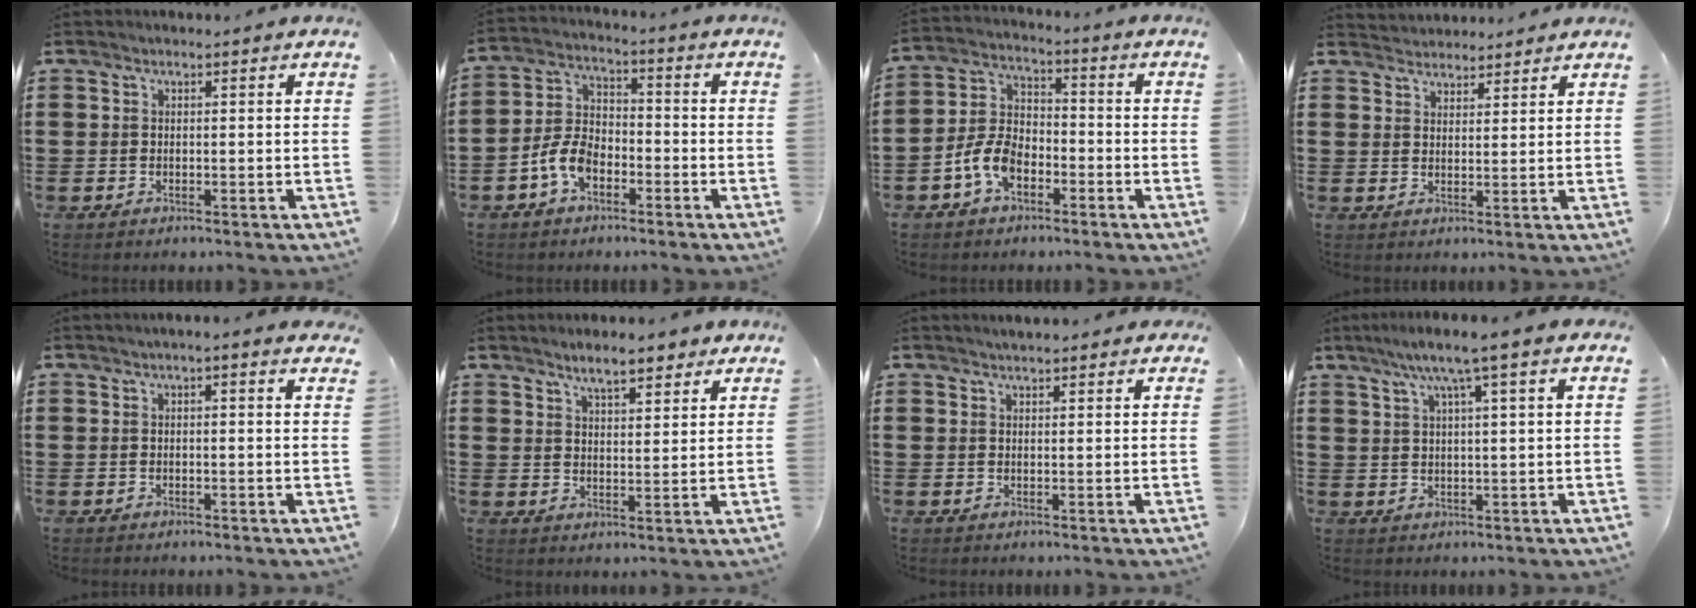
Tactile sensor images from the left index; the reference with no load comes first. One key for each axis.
{"total": 6.4, "fx": -3.3, "fy": 3.8, "fz": 4.1, "tx": -0.105, "ty": 0.008, "tz": -0.069}
{"total": 6.9, "fx": -3.6, "fy": 4.1, "fz": 4.4, "tx": -0.117, "ty": 0.007, "tz": -0.075}
{"total": 2.7, "fx": 2.6, "fy": 0.5, "fz": -0.5, "tx": 0.001, "ty": -0.004, "tz": 0.050}
{"total": 1.3, "fx": 0.6, "fy": 0.0, "fz": 1.1, "tx": -0.023, "ty": 0.000, "tz": 0.011}
{"total": 5.8, "fx": 4.8, "fy": 1.5, "fz": 2.8, "tx": -0.060, "ty": -0.006, "tz": 0.086}
{"total": 1.7, "fx": 1.7, "fy": 0.3, "fz": 0.4, "tx": -0.012, "ty": 0.004, "tz": 0.031}
{"total": 6.1, "fx": 3.6, "fy": -0.2, "fz": 4.9, "tx": -0.105, "ty": 0.000, "tz": 0.058}